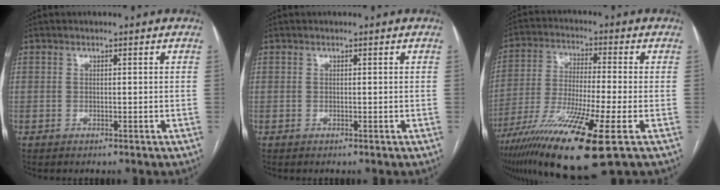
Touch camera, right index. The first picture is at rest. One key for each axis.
{"total": 0.0}
{"total": 17.3, "fx": -9.0, "fy": 0.5, "fz": 14.7, "tx": -0.283, "ty": -0.045, "tz": -0.161}